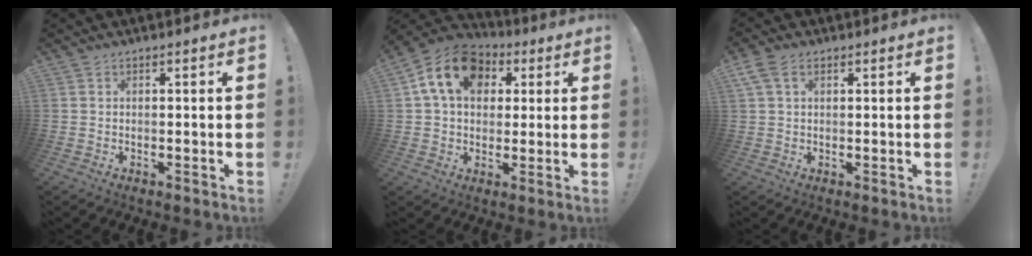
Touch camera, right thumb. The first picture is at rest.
{"total": 15.7, "force": [5.4, 11.5, 9.3], "torque": [-0.144, -0.004, 0.104]}
{"total": 4.5, "force": [2.0, 2.8, 2.9], "torque": [-0.050, 0.002, 0.040]}